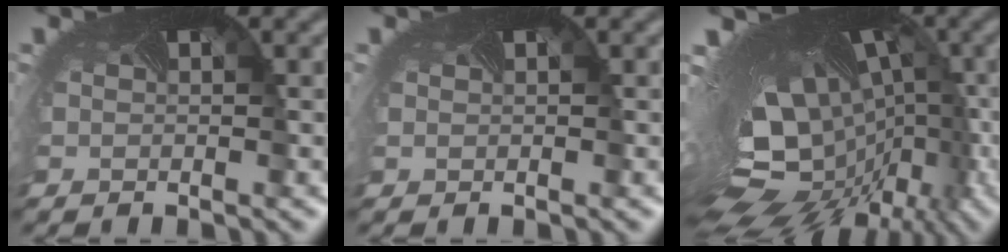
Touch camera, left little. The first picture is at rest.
{"total": 0.0}
{"total": 16.6, "force": [-3.3, 9.5, 13.2], "torque": [-0.190, -0.002, -0.018]}